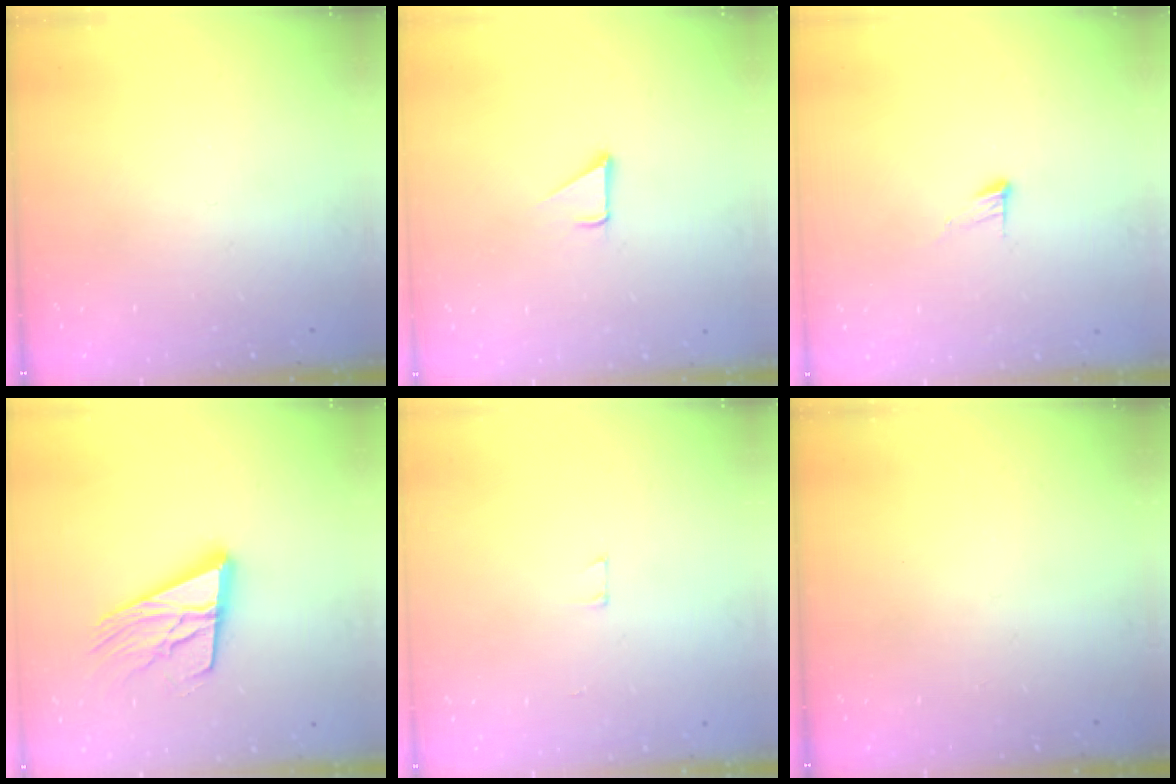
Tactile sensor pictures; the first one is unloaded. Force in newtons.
{"total": 1.9, "press": 1.9, "slide": 0.1}
{"total": 5.2, "press": 5.2, "slide": 0.5}
{"total": 18.2, "press": 17.7, "slide": 4.2}
{"total": 2.9, "press": 2.9, "slide": 0.2}
{"total": 0.0}